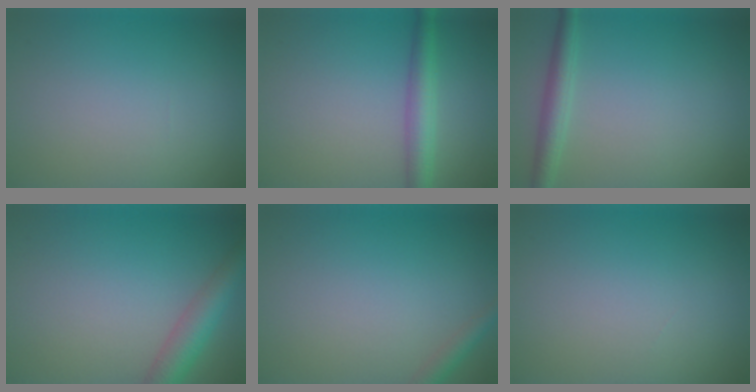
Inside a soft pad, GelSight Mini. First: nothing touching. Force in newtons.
{"total": 3.4, "press": 3.4, "slide": 0.1}
{"total": 2.4, "press": 2.4, "slide": 0.0}
{"total": 4.0, "press": 4.0, "slide": 0.3}
{"total": 1.6, "press": 1.6, "slide": 0.1}
{"total": 0.0}